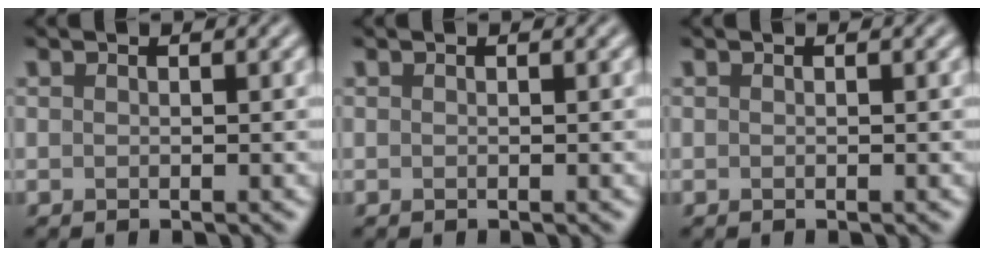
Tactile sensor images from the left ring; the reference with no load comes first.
{"total": 0.0}
{"total": 0.0}